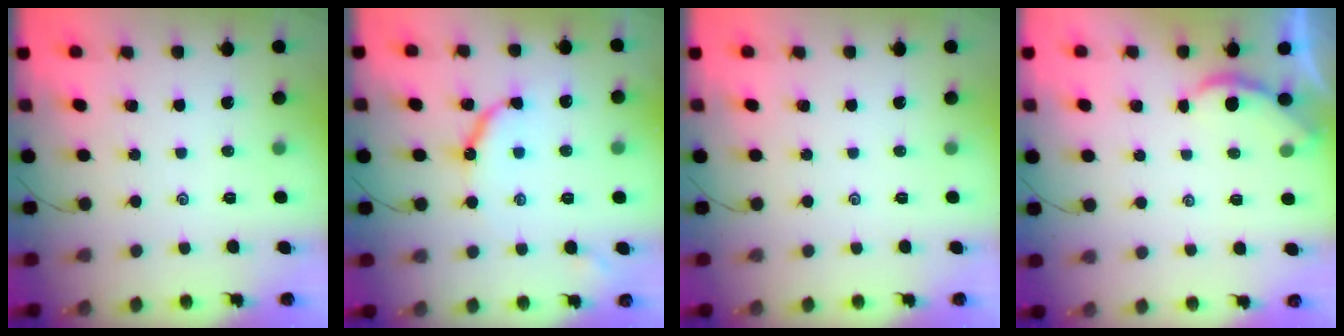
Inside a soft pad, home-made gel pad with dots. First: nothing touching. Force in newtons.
{"total": 9.4, "press": 9.4, "slide": 0.8}
{"total": 0.0}
{"total": 1.6, "press": 1.6, "slide": 0.1}